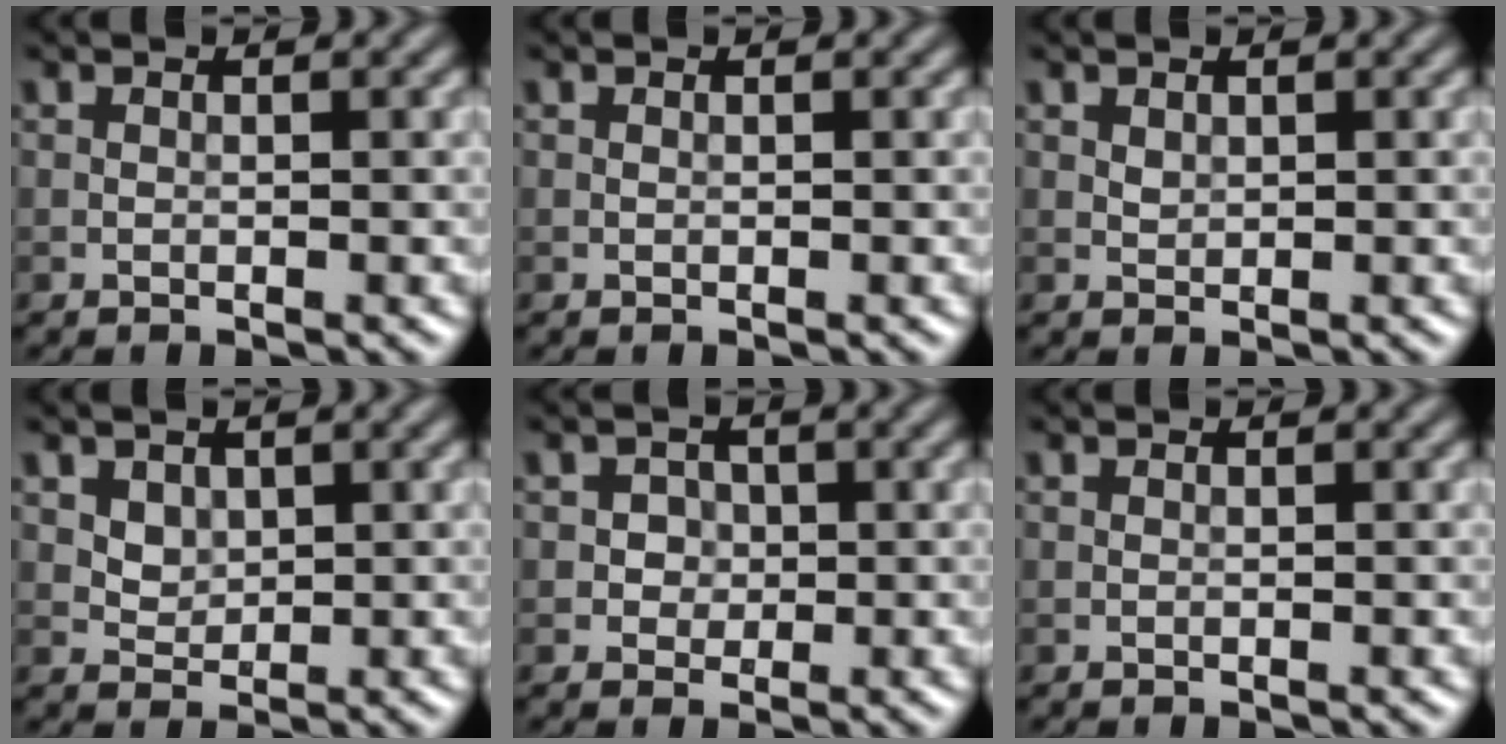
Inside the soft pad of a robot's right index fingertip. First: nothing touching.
{"total": 0.0}
{"total": 0.6, "force": [0.4, 0.4, 0.3], "torque": [-0.008, -0.002, 0.010]}
{"total": 1.8, "force": [0.9, 1.4, 0.8], "torque": [-0.016, -0.008, 0.030]}
{"total": 1.7, "force": [0.1, 1.6, 0.5], "torque": [0.007, 0.002, 0.002]}
{"total": 0.0}